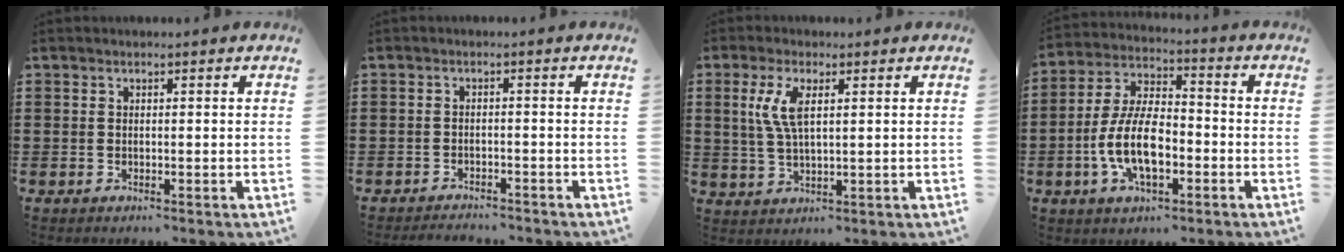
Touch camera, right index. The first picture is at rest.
{"total": 2.3, "force": [-2.3, 0.0, -0.2], "torque": [-0.003, 0.000, -0.049]}
{"total": 5.6, "force": [1.6, 1.9, 5.0], "torque": [-0.112, 0.003, 0.023]}
{"total": 10.3, "force": [-2.9, 4.8, 8.7], "torque": [-0.199, -0.004, -0.059]}